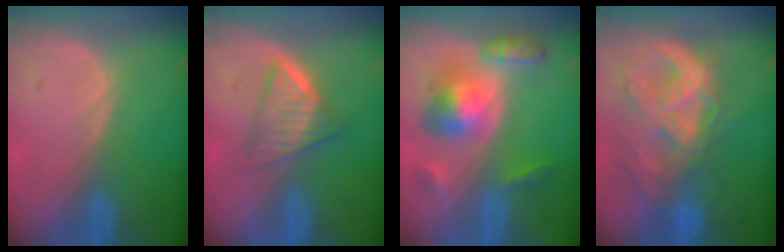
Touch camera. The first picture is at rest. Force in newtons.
{"total": 6.4, "press": 5.4, "slide": 3.4}
{"total": 8.1, "press": 8.1, "slide": 0.5}
{"total": 10.7, "press": 9.0, "slide": 5.7}